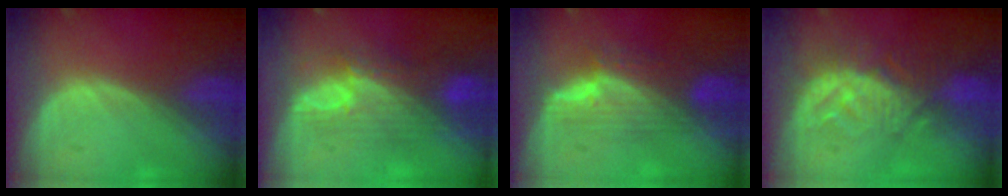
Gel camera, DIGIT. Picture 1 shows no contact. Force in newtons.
{"total": 9.3, "press": 8.4, "slide": 4.0}
{"total": 7.5, "press": 7.1, "slide": 2.6}
{"total": 9.3, "press": 8.1, "slide": 4.6}